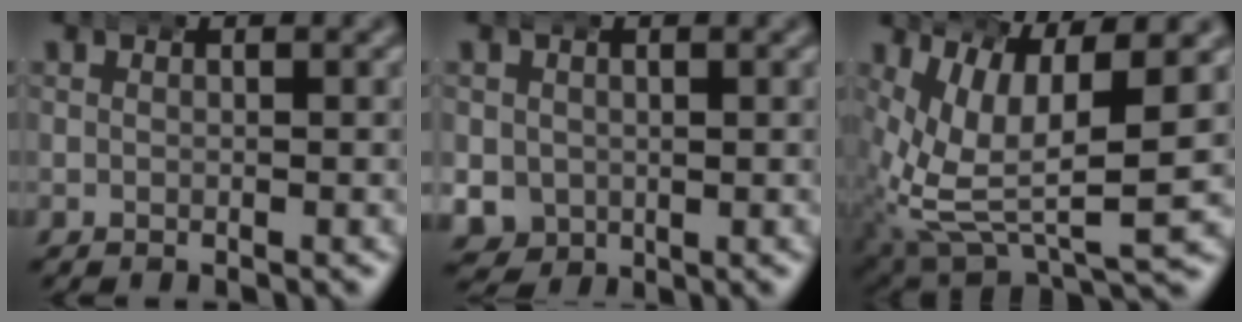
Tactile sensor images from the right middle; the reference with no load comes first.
{"total": 6.8, "force": [-1.4, 6.4, 2.1], "torque": [-0.076, -0.038, -0.017]}
{"total": 12.2, "force": [0.3, 7.7, 9.5], "torque": [-0.186, -0.045, 0.020]}